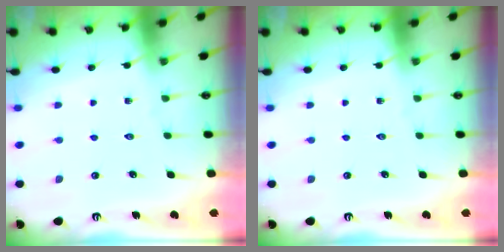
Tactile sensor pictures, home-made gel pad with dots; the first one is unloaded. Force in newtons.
{"total": 0.0}